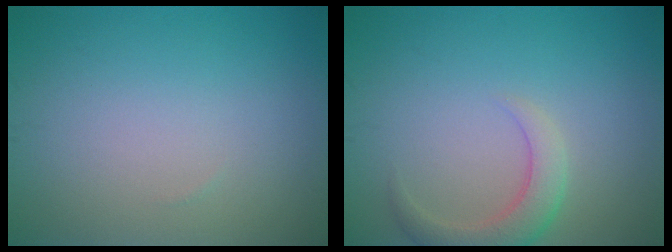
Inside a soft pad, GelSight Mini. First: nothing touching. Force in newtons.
{"total": 3.0, "press": 3.0, "slide": 0.3}